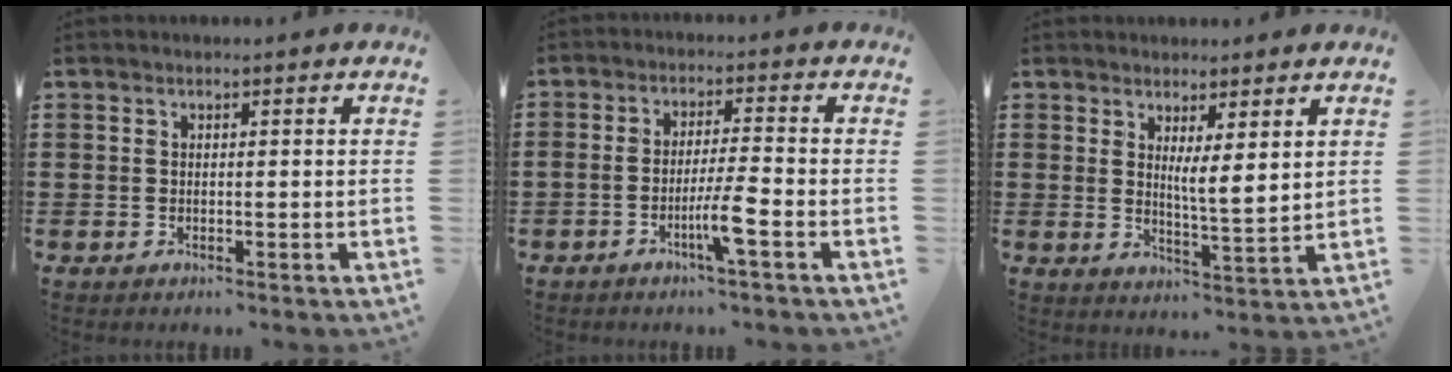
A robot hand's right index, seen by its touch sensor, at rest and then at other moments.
{"total": 5.3, "force": [-2.6, 0.0, 4.6], "torque": [-0.091, -0.011, -0.050]}
{"total": 4.1, "force": [2.4, 0.3, 3.3], "torque": [-0.062, -0.013, 0.039]}